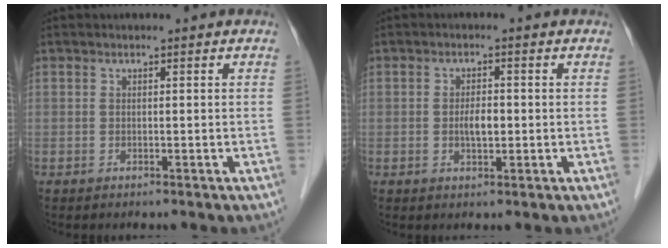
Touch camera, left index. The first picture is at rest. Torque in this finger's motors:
{"motor_torque": [0.64, 0.50, 0.04, 0.01]}